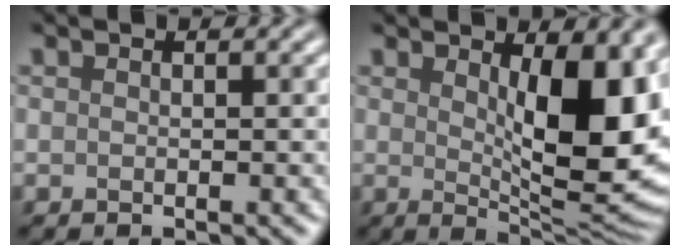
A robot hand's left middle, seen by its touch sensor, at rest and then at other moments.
{"total": 10.0, "force": [1.9, 4.0, 8.9], "torque": [-0.119, -0.010, 0.035]}